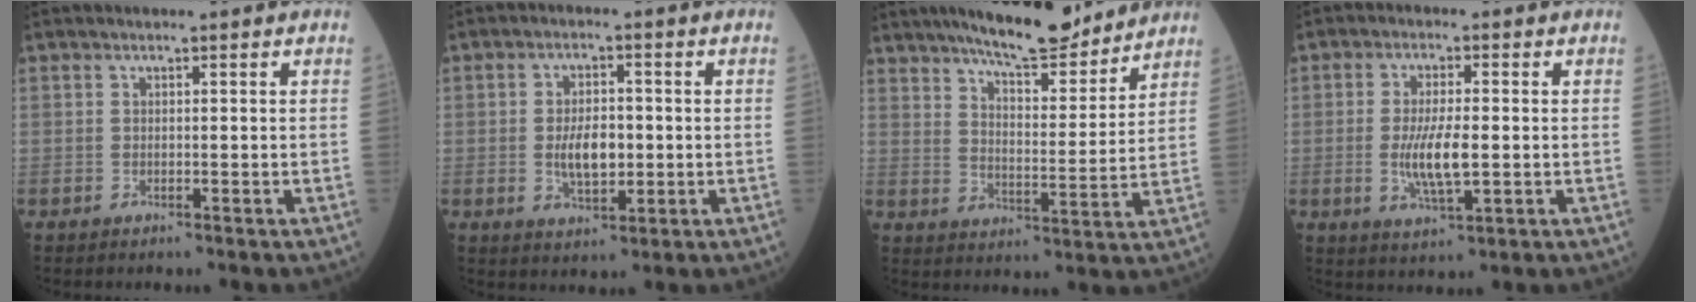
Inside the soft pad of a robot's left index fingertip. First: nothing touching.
{"total": 6.1, "force": [-0.4, 3.1, 5.2], "torque": [-0.099, 0.001, 0.000]}
{"total": 14.0, "force": [12.2, 2.6, 6.5], "torque": [-0.099, -0.004, 0.188]}
{"total": 7.0, "force": [-0.6, 2.0, 6.6], "torque": [-0.139, -0.008, -0.006]}